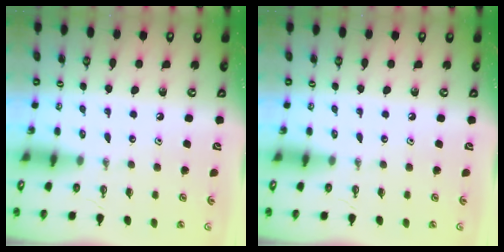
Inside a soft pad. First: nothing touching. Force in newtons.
{"total": 0.0}